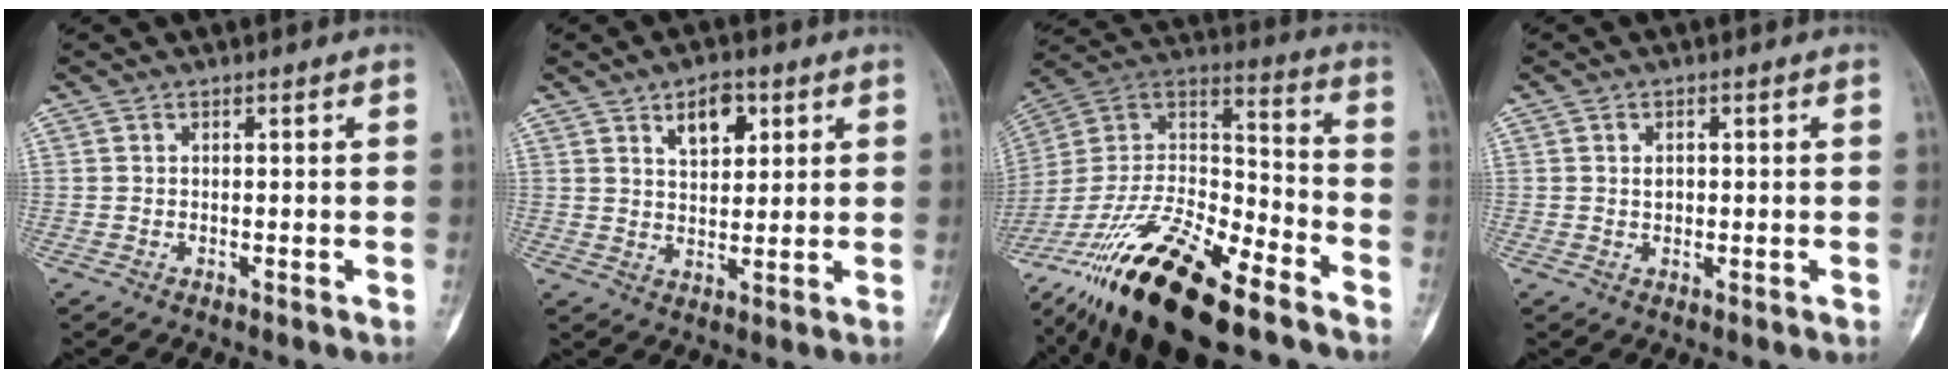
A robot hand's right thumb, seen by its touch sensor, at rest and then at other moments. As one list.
[{"total": 6.6, "force": [3.1, 3.9, 4.3], "torque": [-0.038, -0.015, 0.048]}, {"total": 29.0, "force": [-19.5, 10.1, 19.0], "torque": [-0.360, 0.049, -0.347]}, {"total": 2.0, "force": [0.1, 1.7, 1.0], "torque": [-0.002, 0.004, 0.002]}]